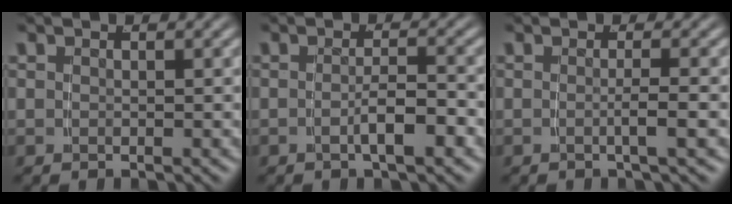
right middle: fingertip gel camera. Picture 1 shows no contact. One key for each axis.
{"total": 2.5, "fx": -1.5, "fy": -0.2, "fz": 2.0, "tx": -0.024, "ty": -0.002, "tz": -0.025}
{"total": 1.4, "fx": -0.5, "fy": -0.8, "fz": 1.0, "tx": -0.014, "ty": -0.001, "tz": -0.009}